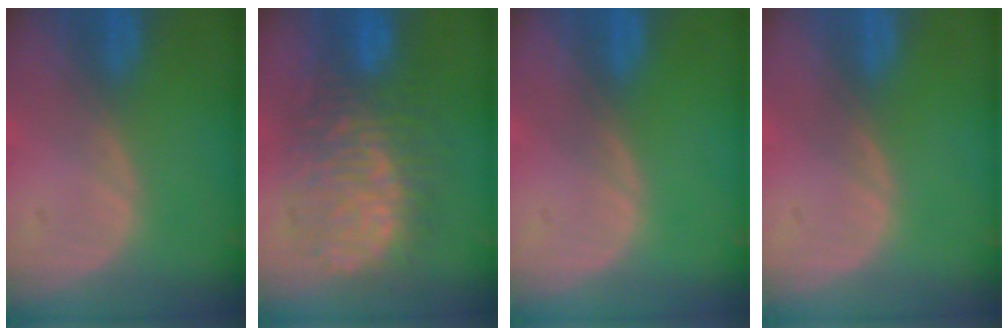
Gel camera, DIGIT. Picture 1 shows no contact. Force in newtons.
{"total": 12.2, "press": 12.1, "slide": 1.3}
{"total": 0.0}
{"total": 0.0}